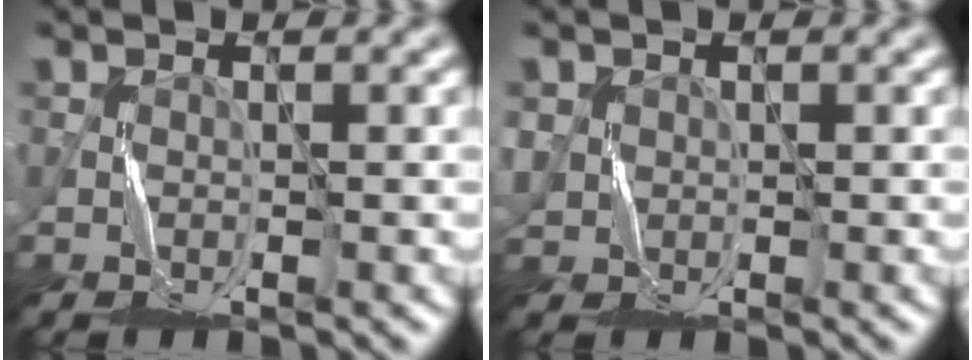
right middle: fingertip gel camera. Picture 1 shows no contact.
{"total": 1.6, "force": [0.4, 1.6, 0.1], "torque": [-0.012, 0.000, 0.010]}